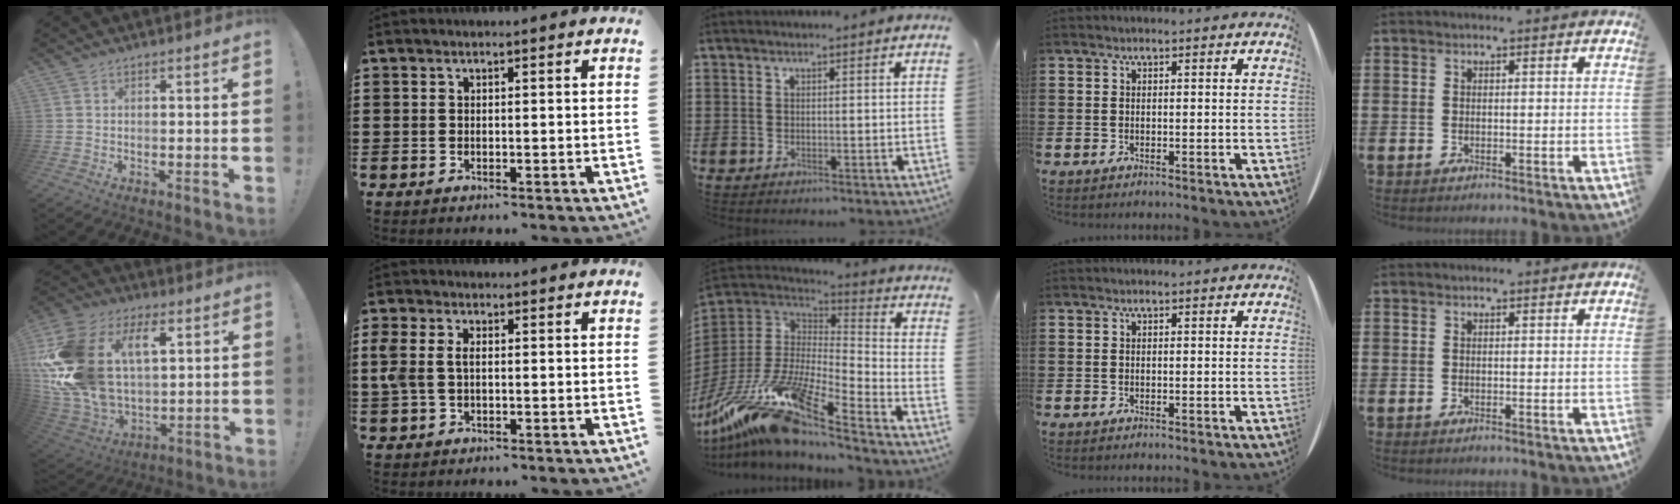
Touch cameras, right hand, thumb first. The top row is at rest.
{"thumb": {"total": 25.8, "force": [7.6, 17.2, 17.7], "torque": [-0.358, -0.029, 0.152]}, "index": {"total": 3.1, "force": [0.0, 1.9, 2.5], "torque": [-0.067, 0.001, -0.007]}, "middle": {"total": 15.5, "force": [-11.9, 1.1, 9.8], "torque": [-0.222, 0.001, -0.238]}}